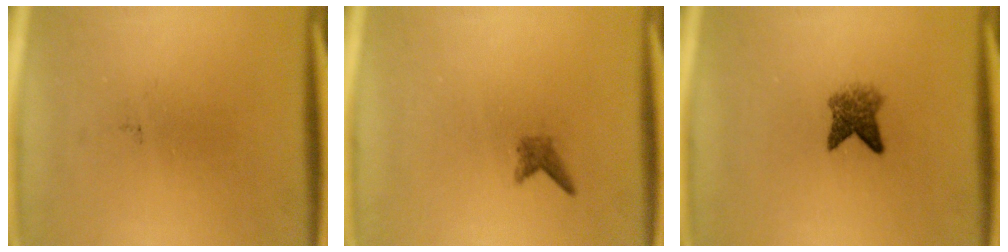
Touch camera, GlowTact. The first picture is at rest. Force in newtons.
{"total": 1.2}
{"total": 3.4}